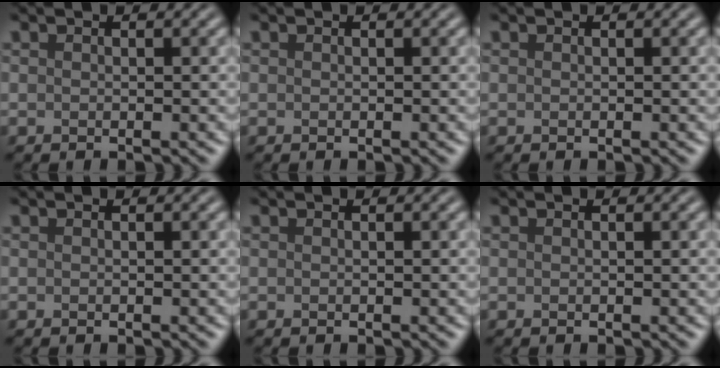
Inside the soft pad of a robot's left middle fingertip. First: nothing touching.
{"total": 0.0}
{"total": 0.0}
{"total": 0.0}
{"total": 0.0}
{"total": 0.0}